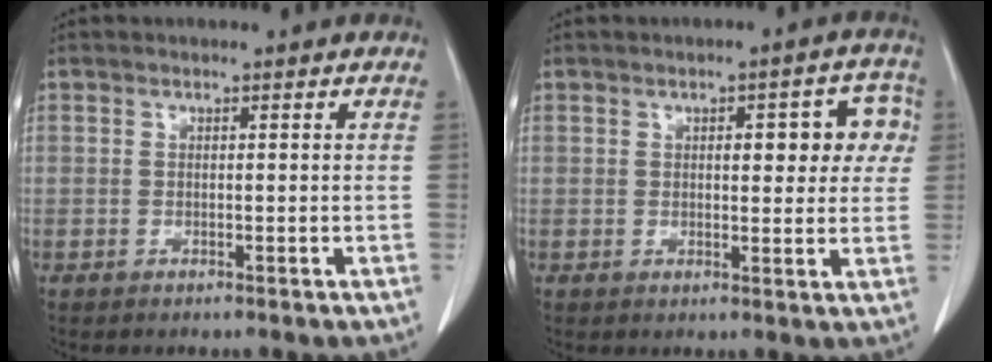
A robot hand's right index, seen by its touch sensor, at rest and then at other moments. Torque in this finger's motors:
{"motor_torque": [0.20, 0.15, 0.11, 0.02]}